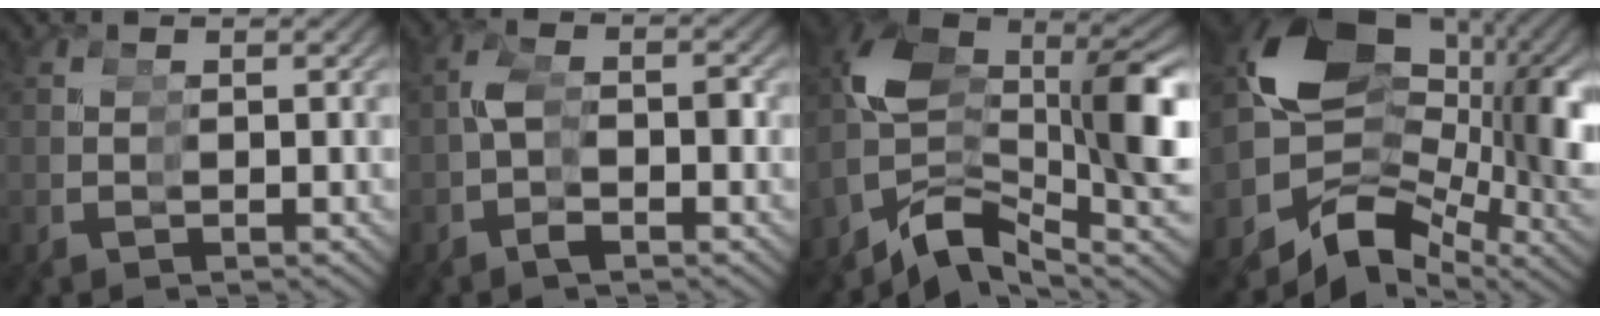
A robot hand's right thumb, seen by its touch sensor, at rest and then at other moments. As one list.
[{"total": 2.1, "force": [-1.0, 1.7, 0.8], "torque": [-0.044, 0.000, -0.015]}, {"total": 12.9, "force": [-0.3, 7.7, 10.4], "torque": [-0.187, -0.027, 0.013]}, {"total": 17.2, "force": [0.5, 11.1, 13.1], "torque": [-0.186, -0.016, 0.014]}]